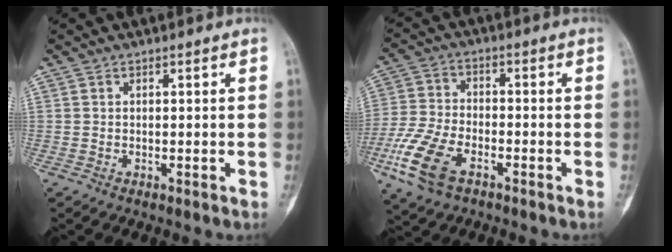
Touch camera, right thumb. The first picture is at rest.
{"total": 12.3, "force": [-6.0, 6.7, 8.4], "torque": [-0.182, 0.009, -0.119]}